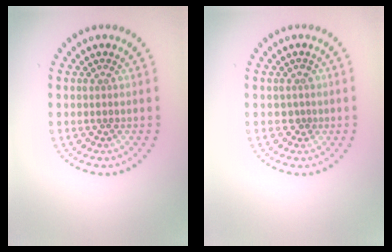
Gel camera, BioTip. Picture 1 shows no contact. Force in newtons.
{"total": 1.1, "press": 0.9, "slide": 0.6}